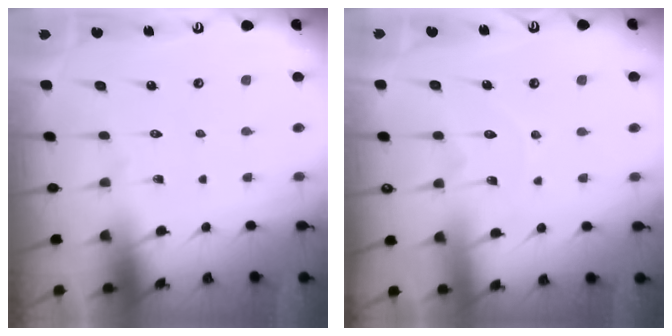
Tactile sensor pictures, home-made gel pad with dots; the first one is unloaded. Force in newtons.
{"total": 6.0, "press": 6.0, "slide": 0.7}